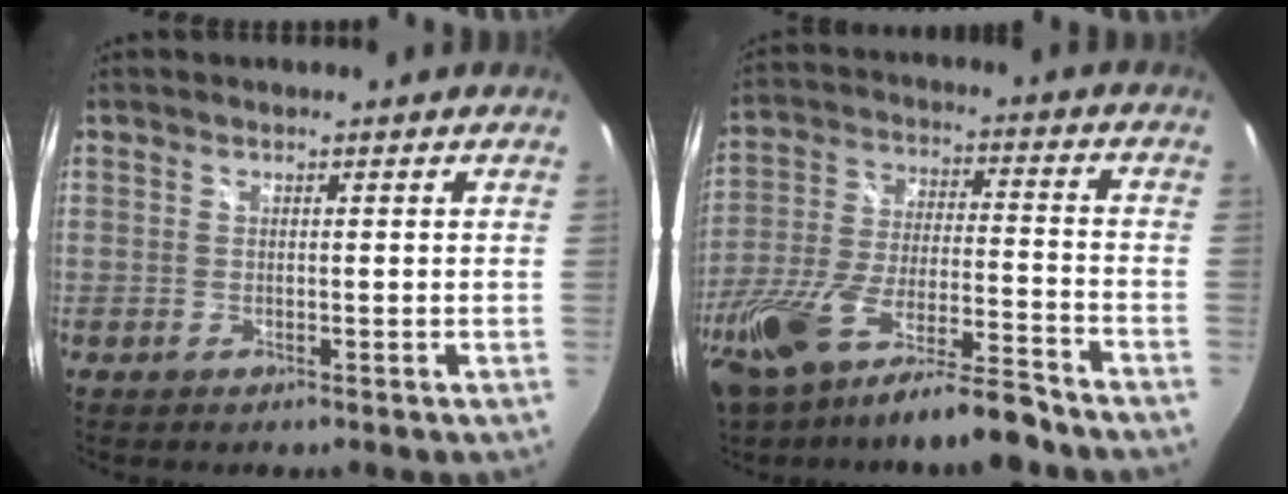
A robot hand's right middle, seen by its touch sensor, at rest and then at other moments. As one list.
[{"total": 19.0, "force": [-14.5, 3.2, 11.9], "torque": [-0.246, -0.041, -0.243]}]